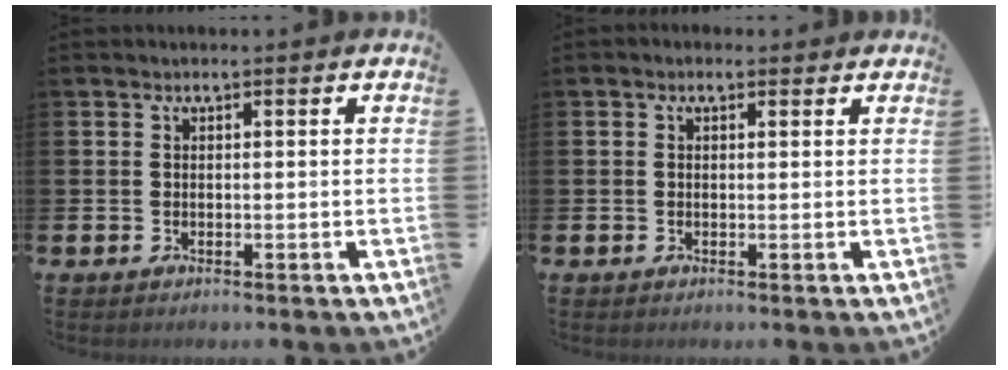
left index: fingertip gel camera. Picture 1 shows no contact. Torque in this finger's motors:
{"motor_torque": [1.56, -0.58, 0.64, 0.10]}